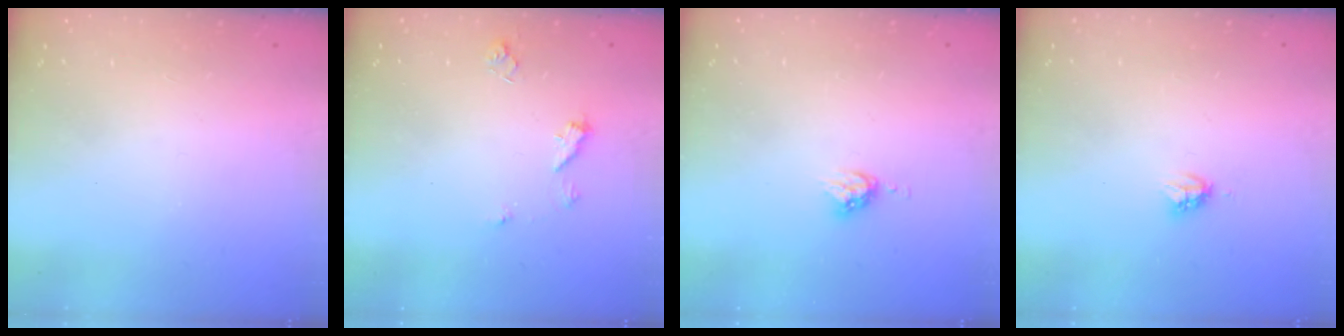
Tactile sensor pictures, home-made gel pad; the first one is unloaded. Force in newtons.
{"total": 7.0, "press": 7.0, "slide": 0.7}
{"total": 4.8, "press": 4.7, "slide": 0.7}
{"total": 3.3, "press": 3.3, "slide": 0.5}